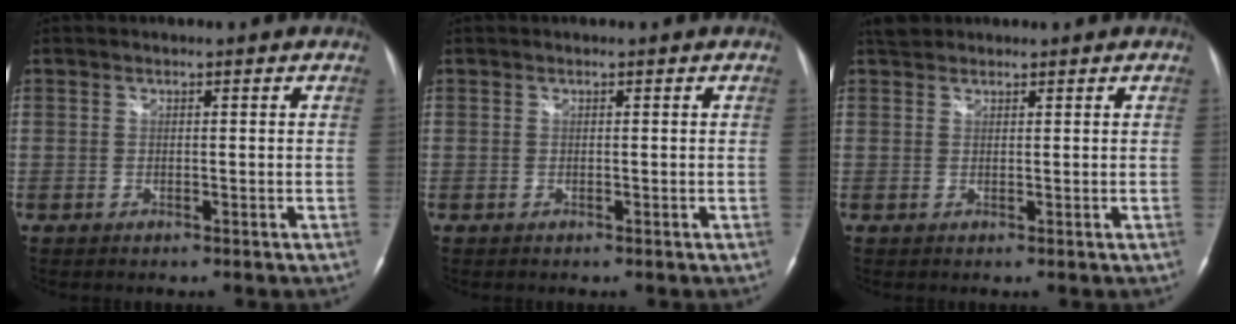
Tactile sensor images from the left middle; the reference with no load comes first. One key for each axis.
{"total": 0.0}
{"total": 2.0, "fx": 1.8, "fy": 0.9, "fz": 0.2, "tx": -0.008, "ty": 0.015, "tz": 0.031}